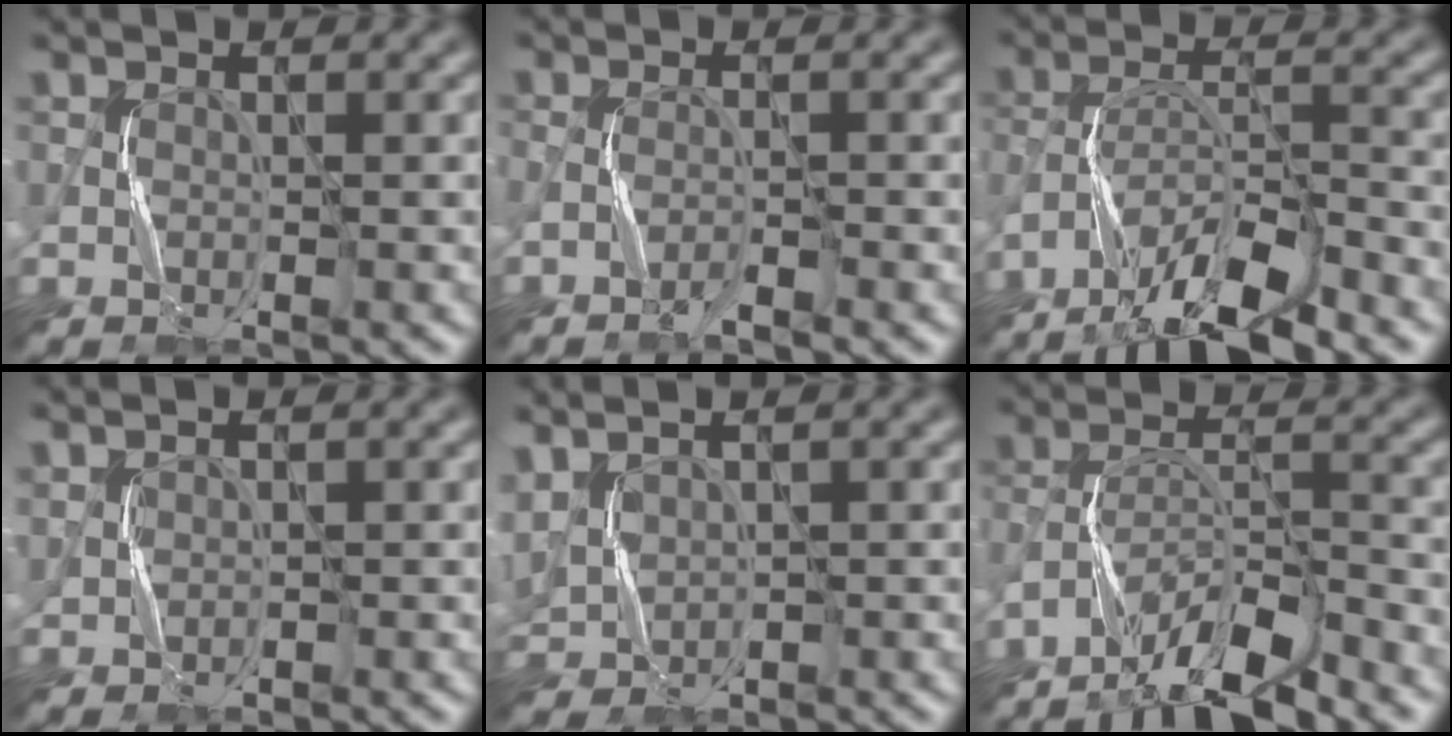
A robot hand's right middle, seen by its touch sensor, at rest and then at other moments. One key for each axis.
{"total": 1.4, "fx": -0.9, "fy": 0.1, "fz": 1.1, "tx": -0.024, "ty": 0.003, "tz": -0.024}
{"total": 9.4, "fx": -7.5, "fy": 1.9, "fz": 5.5, "tx": -0.099, "ty": 0.007, "tz": -0.136}
{"total": 1.0, "fx": 0.5, "fy": 0.6, "fz": 0.5, "tx": -0.009, "ty": 0.004, "tz": 0.012}
{"total": 3.7, "fx": 1.2, "fy": 2.4, "fz": 2.6, "tx": -0.070, "ty": 0.007, "tz": 0.028}
{"total": 7.9, "fx": -6.5, "fy": 1.3, "fz": 4.4, "tx": -0.075, "ty": 0.005, "tz": -0.121}